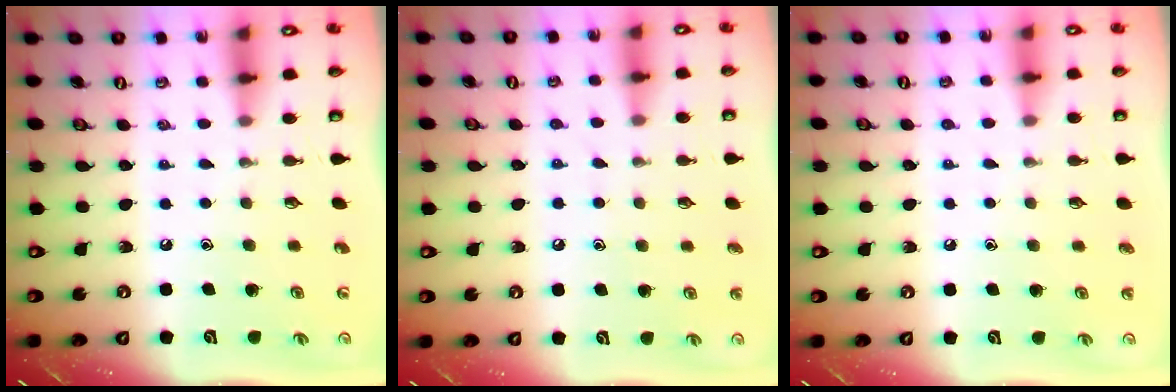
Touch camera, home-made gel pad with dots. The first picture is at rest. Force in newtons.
{"total": 4.4, "press": 4.3, "slide": 0.5}
{"total": 2.1, "press": 2.1, "slide": 0.2}